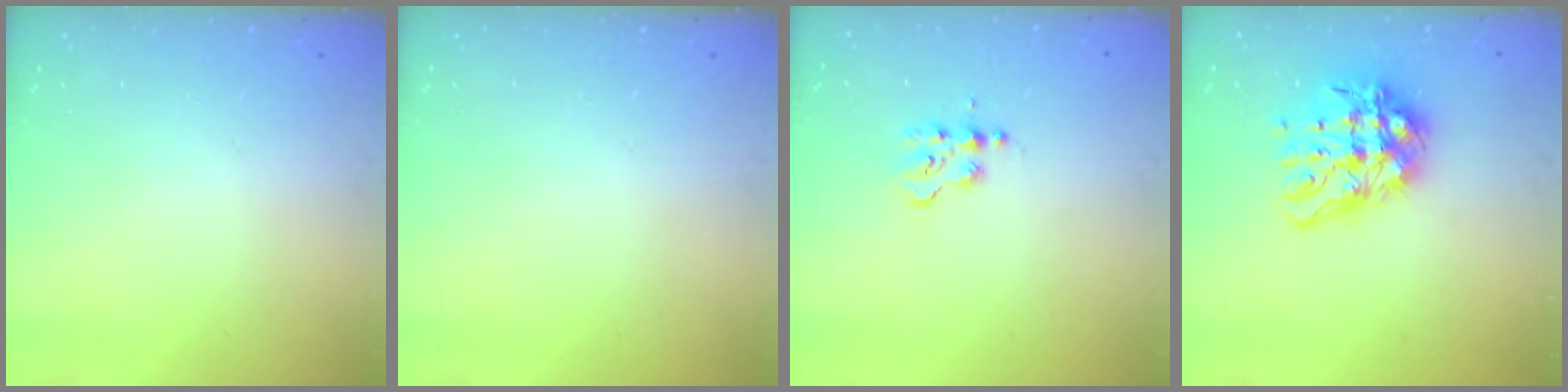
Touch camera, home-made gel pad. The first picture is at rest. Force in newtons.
{"total": 0.0}
{"total": 3.0, "press": 3.0, "slide": 0.4}
{"total": 12.9, "press": 12.8, "slide": 1.8}